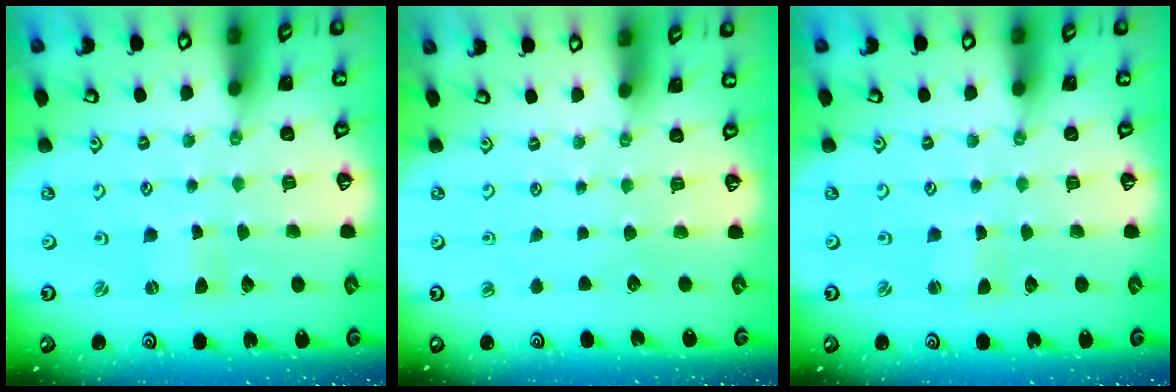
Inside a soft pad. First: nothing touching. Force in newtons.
{"total": 0.0}
{"total": 0.8, "press": 0.8, "slide": 0.0}